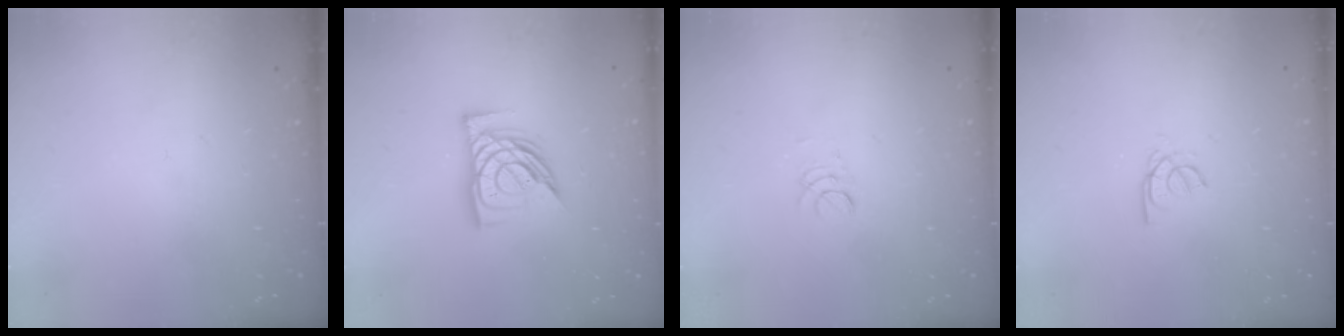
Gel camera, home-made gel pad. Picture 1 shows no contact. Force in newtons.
{"total": 12.1, "press": 12.0, "slide": 1.4}
{"total": 2.9, "press": 2.8, "slide": 0.3}
{"total": 2.6, "press": 2.6, "slide": 0.4}